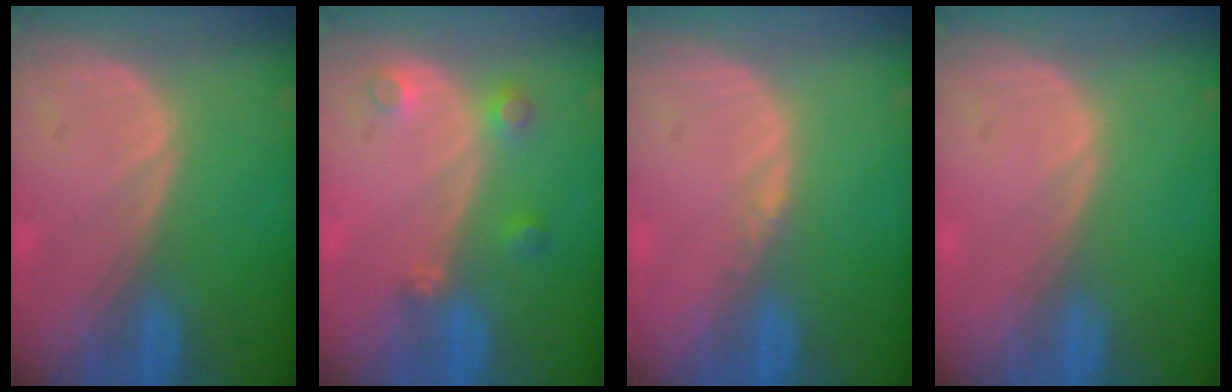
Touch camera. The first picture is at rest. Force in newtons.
{"total": 3.4, "press": 3.1, "slide": 1.4}
{"total": 0.8, "press": 0.6, "slide": 0.4}
{"total": 0.0}